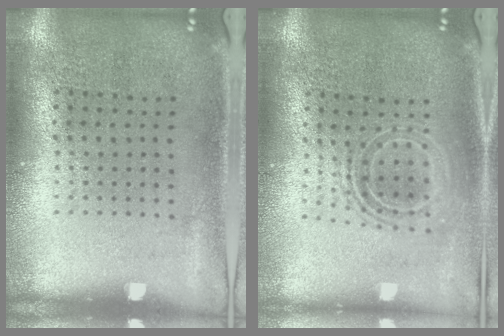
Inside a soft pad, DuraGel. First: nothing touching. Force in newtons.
{"total": 1.7, "press": 1.3, "slide": 1.1}